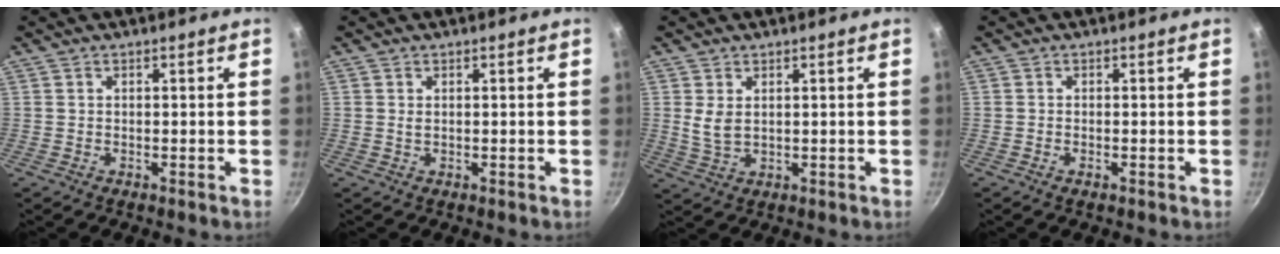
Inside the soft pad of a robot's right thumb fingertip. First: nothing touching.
{"total": 0.7, "force": [0.2, 0.4, 0.5], "torque": [-0.009, -0.001, 0.004]}
{"total": 3.8, "force": [1.1, 2.2, 2.9], "torque": [-0.053, -0.011, 0.026]}
{"total": 1.1, "force": [-0.5, 0.5, 0.9], "torque": [-0.020, 0.002, -0.012]}